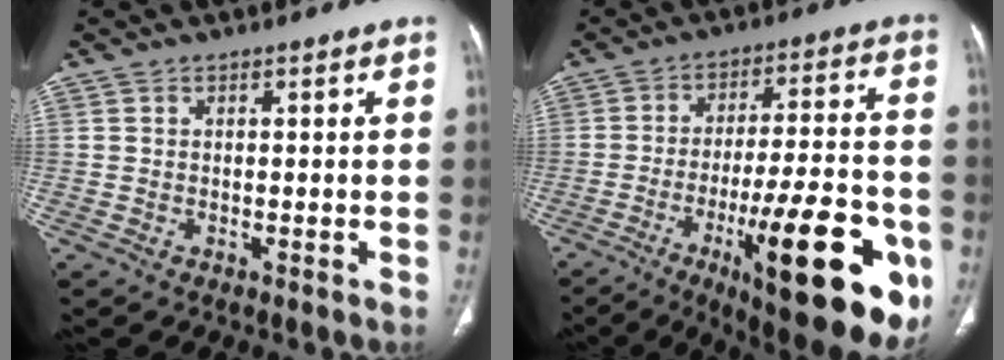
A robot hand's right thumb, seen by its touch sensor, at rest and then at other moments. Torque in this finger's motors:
{"motor_torque": [0.45, 1.01, 1.36, -1.42, 0.23]}